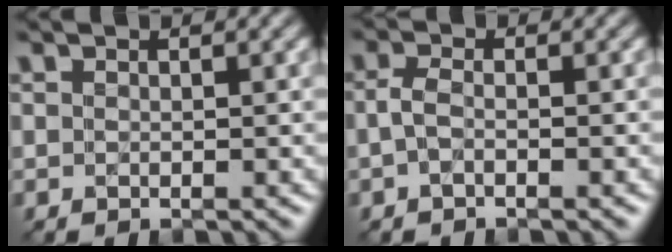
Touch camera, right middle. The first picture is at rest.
{"total": 1.3, "force": [-0.7, 0.3, 1.1], "torque": [-0.030, -0.002, -0.013]}